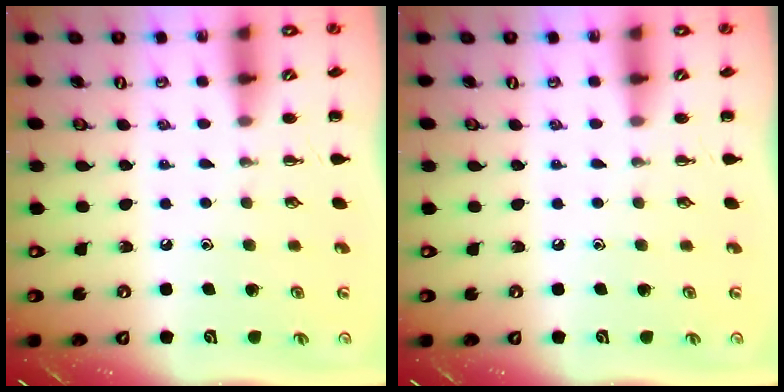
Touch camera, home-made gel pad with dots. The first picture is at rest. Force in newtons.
{"total": 0.0}